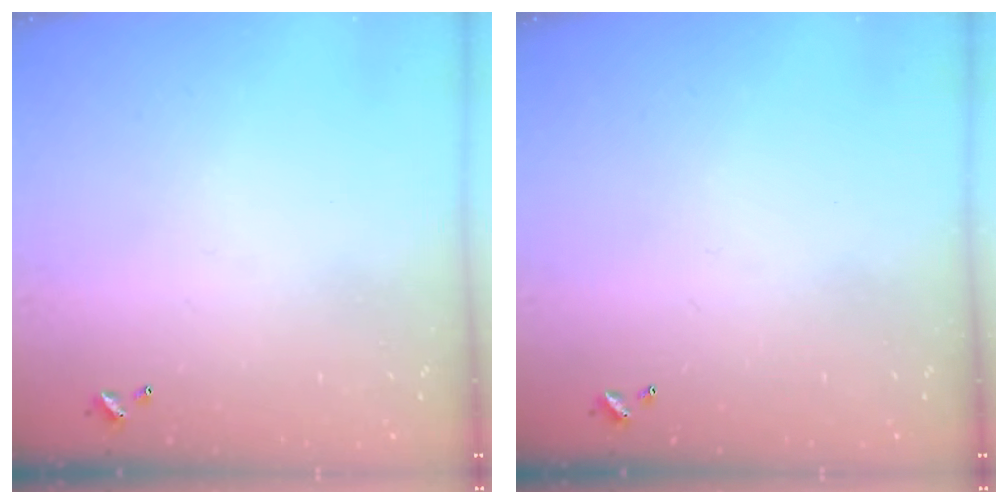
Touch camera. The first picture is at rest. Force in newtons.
{"total": 0.0}